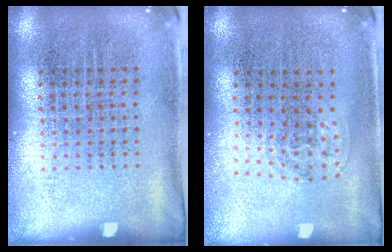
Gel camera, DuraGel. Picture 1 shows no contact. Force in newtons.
{"total": 1.1, "press": 0.7, "slide": 0.8}